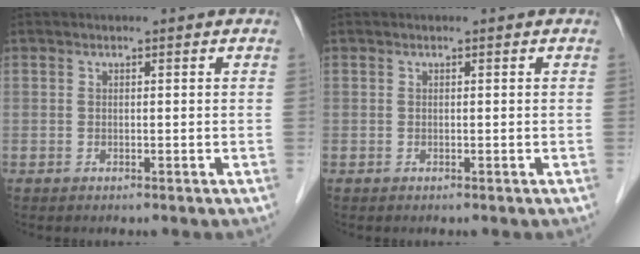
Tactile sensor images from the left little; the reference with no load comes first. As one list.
[{"total": 0.0}]